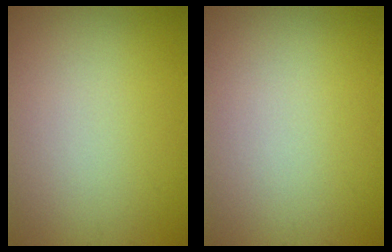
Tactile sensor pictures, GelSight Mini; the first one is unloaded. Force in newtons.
{"total": 0.0}